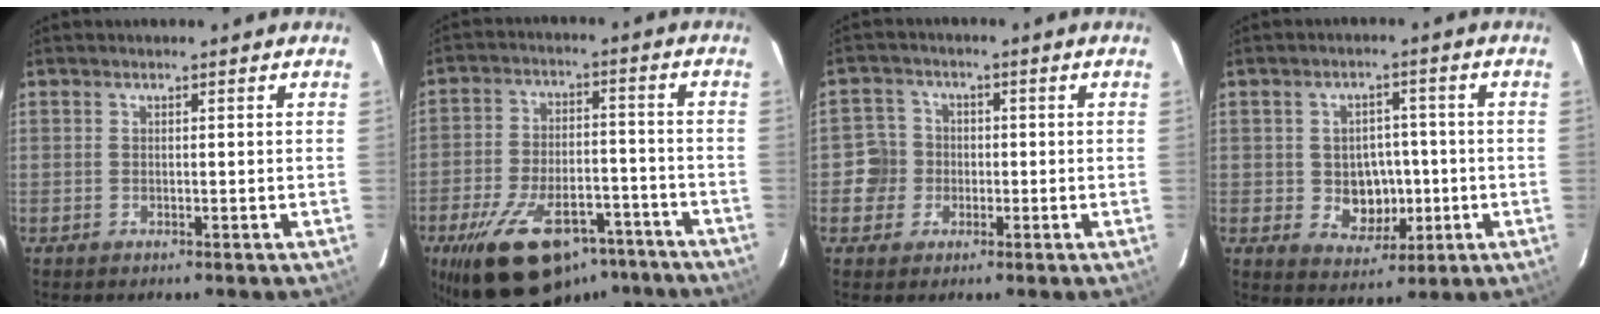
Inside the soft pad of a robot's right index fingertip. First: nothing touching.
{"total": 22.0, "force": [-15.0, 10.4, 12.3], "torque": [-0.233, -0.006, -0.217]}
{"total": 5.0, "force": [-1.0, 4.8, 0.6], "torque": [-0.007, 0.013, -0.020]}
{"total": 7.4, "force": [-1.1, 6.3, 3.7], "torque": [-0.074, 0.006, 0.001]}